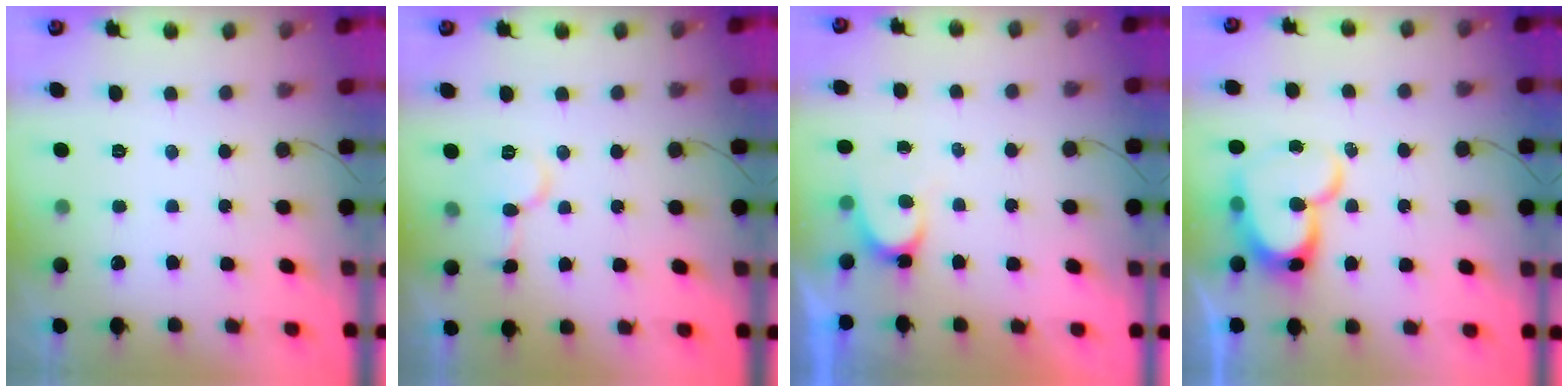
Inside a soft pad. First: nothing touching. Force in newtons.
{"total": 7.7, "press": 7.7, "slide": 0.2}
{"total": 4.9, "press": 4.9, "slide": 0.3}
{"total": 17.0, "press": 16.9, "slide": 1.4}